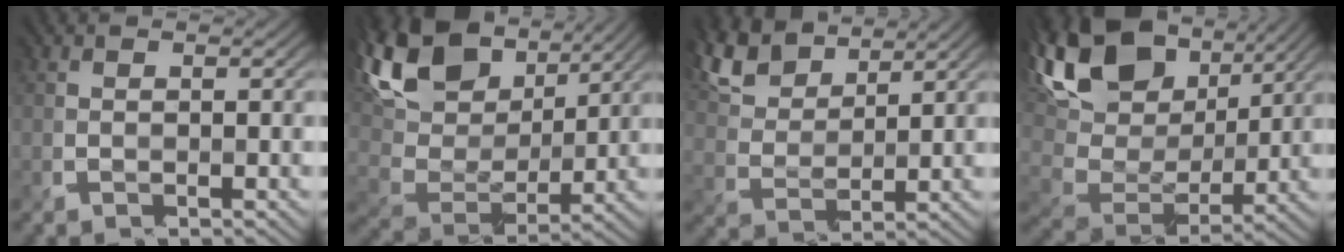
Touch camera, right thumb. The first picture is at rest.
{"total": 15.7, "force": [8.5, 7.5, 10.8], "torque": [-0.266, 0.028, 0.164]}
{"total": 10.0, "force": [6.8, 4.0, 6.1], "torque": [-0.180, 0.023, 0.135]}
{"total": 16.7, "force": [8.1, 8.7, 11.8], "torque": [-0.282, 0.021, 0.158]}